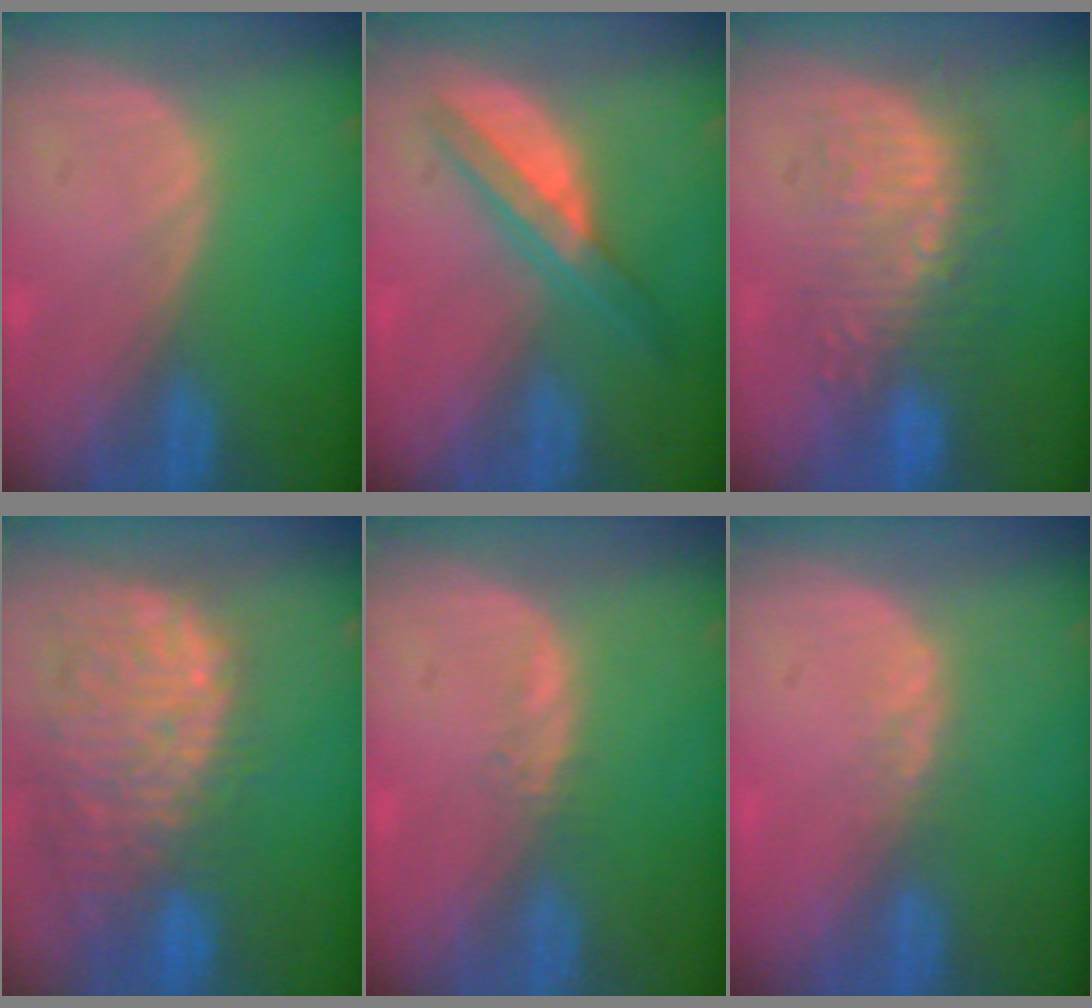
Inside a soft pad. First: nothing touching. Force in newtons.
{"total": 6.2, "press": 5.5, "slide": 2.8}
{"total": 8.9, "press": 8.6, "slide": 2.0}
{"total": 13.8, "press": 11.6, "slide": 7.5}
{"total": 1.1, "press": 1.0, "slide": 0.5}
{"total": 1.7, "press": 1.4, "slide": 0.9}